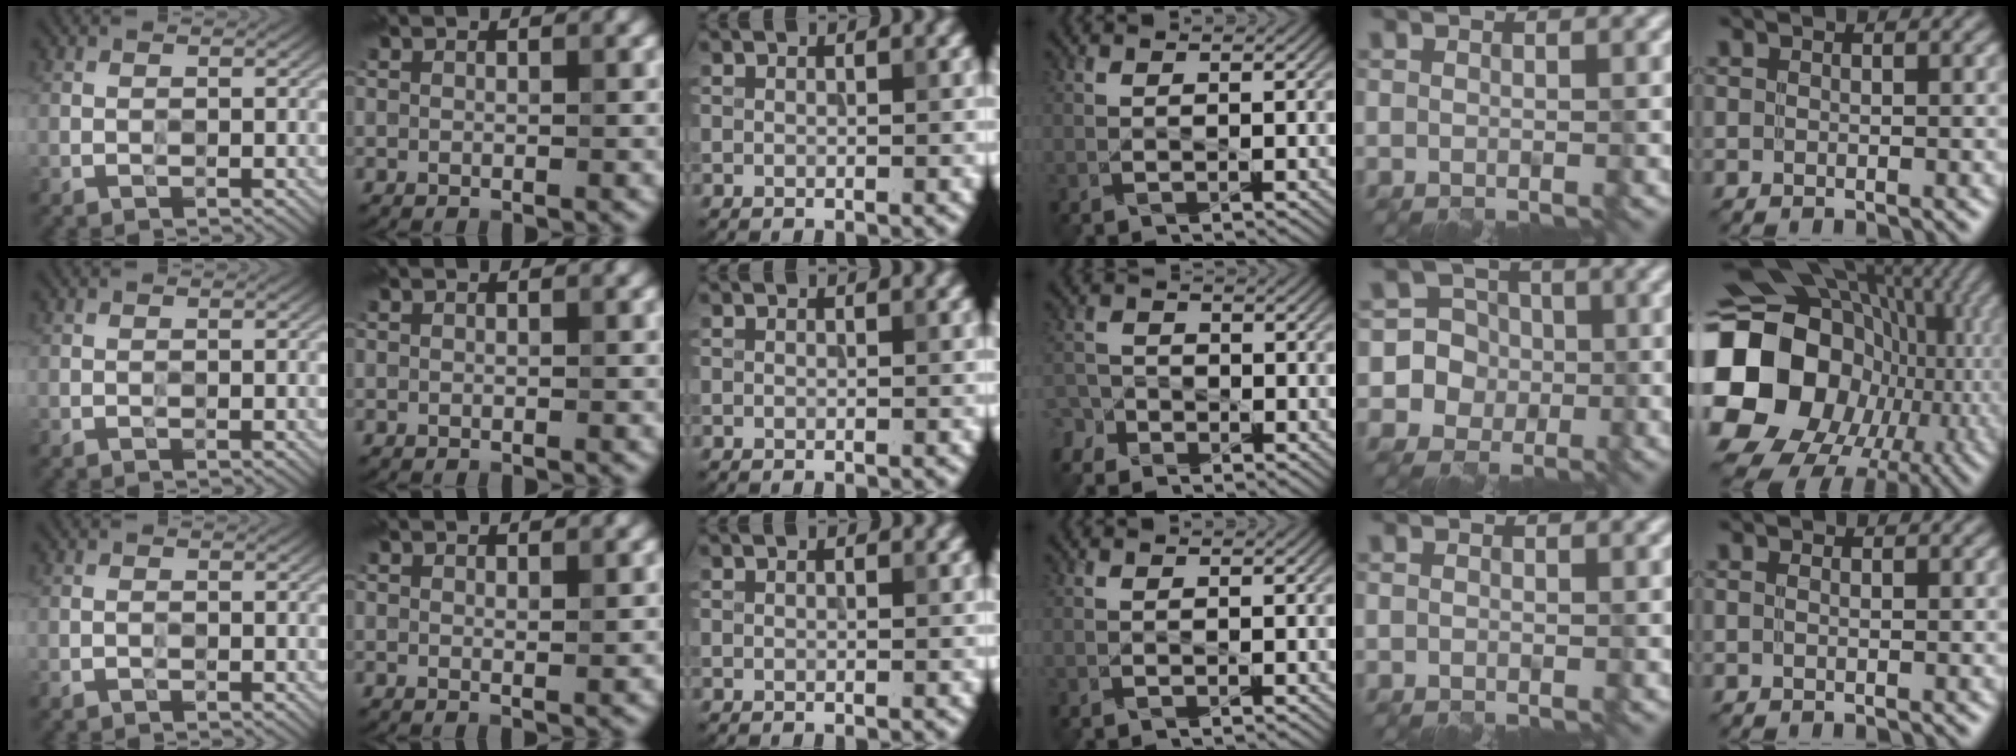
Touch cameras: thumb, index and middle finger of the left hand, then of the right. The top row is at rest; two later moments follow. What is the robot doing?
{"motion": "wipe", "object": "plastic plate"}